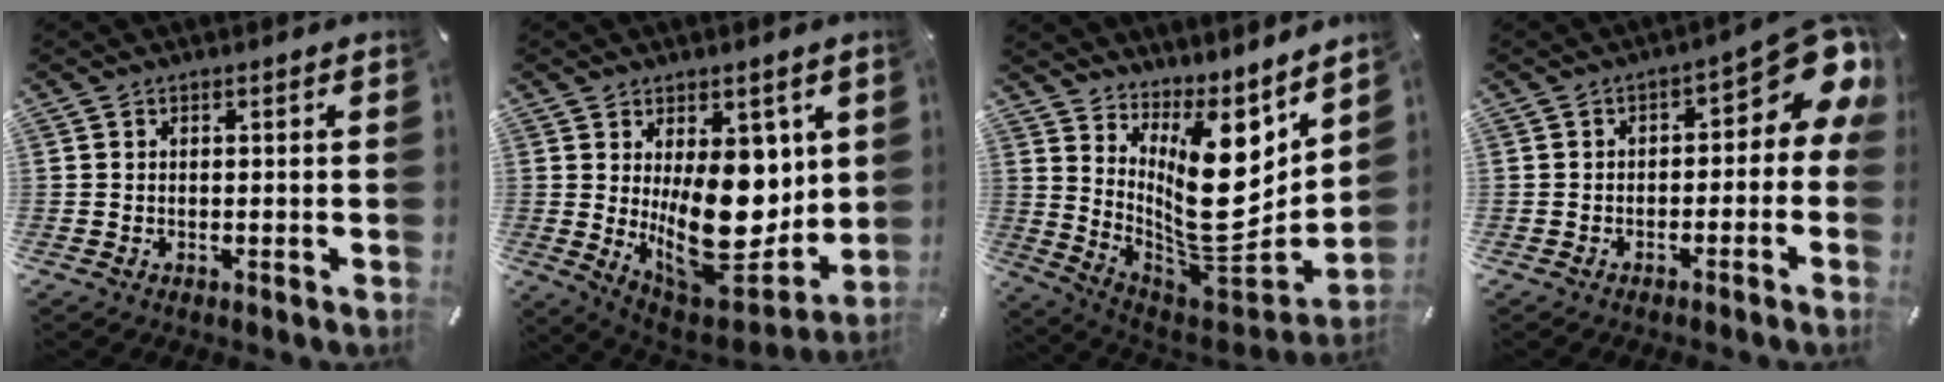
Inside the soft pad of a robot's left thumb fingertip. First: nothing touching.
{"total": 21.3, "force": [1.4, 13.2, 16.7], "torque": [-0.228, -0.044, 0.046]}
{"total": 18.9, "force": [4.9, 11.2, 14.4], "torque": [-0.215, -0.066, 0.096]}
{"total": 9.9, "force": [3.3, 4.9, 8.0], "torque": [-0.092, -0.035, 0.057]}